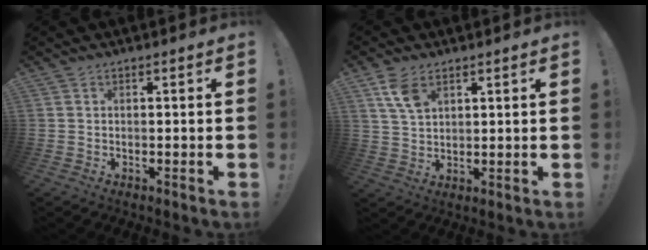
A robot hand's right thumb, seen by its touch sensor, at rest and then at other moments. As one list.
[{"total": 7.2, "force": [3.9, 4.0, 4.5], "torque": [-0.079, -0.014, 0.075]}]